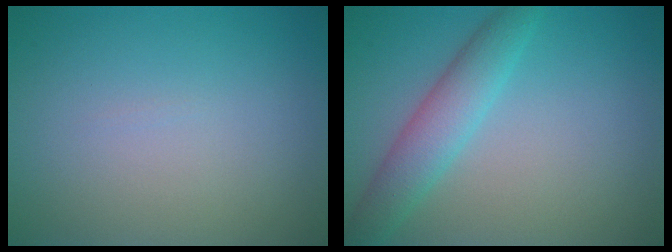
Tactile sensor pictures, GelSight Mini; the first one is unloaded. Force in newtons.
{"total": 3.8, "press": 3.8, "slide": 0.1}